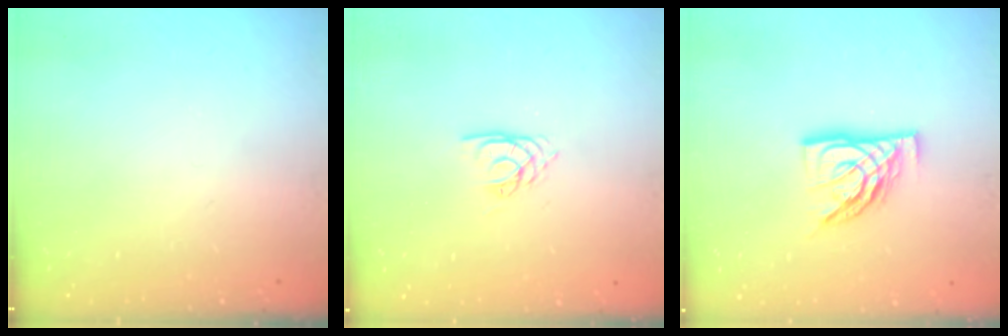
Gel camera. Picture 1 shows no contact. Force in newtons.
{"total": 2.7, "press": 2.7, "slide": 0.1}
{"total": 11.3, "press": 11.2, "slide": 1.4}